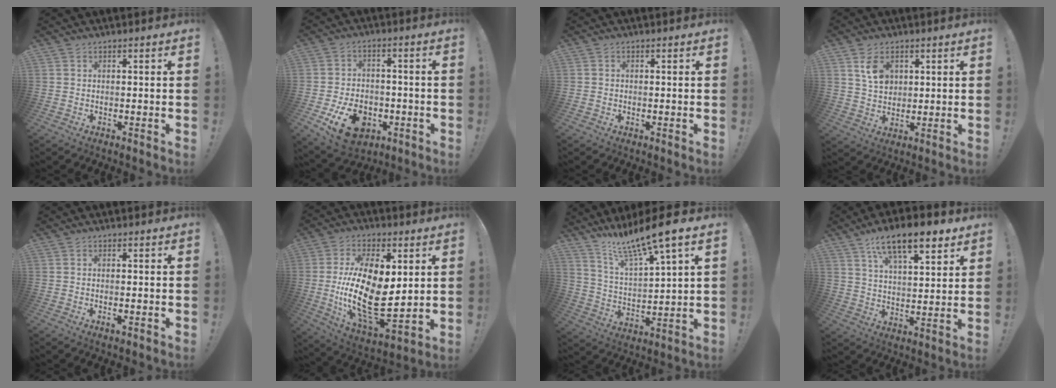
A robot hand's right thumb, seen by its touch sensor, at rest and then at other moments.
{"total": 12.7, "force": [-5.4, 9.1, 7.0], "torque": [-0.108, 0.040, -0.090]}
{"total": 0.8, "force": [-0.5, 0.6, 0.2], "torque": [-0.010, 0.004, -0.006]}
{"total": 7.2, "force": [3.1, 5.0, 4.1], "torque": [-0.051, -0.011, 0.056]}
{"total": 1.5, "force": [-0.6, 0.5, 1.3], "torque": [-0.013, -0.001, -0.010]}
{"total": 23.6, "force": [0.9, 12.5, 20.0], "torque": [-0.383, -0.031, 0.027]}
{"total": 13.5, "force": [11.5, 1.0, 7.1], "torque": [-0.146, -0.081, 0.193]}
{"total": 14.4, "force": [8.8, 5.3, 10.1], "torque": [-0.166, -0.040, 0.149]}